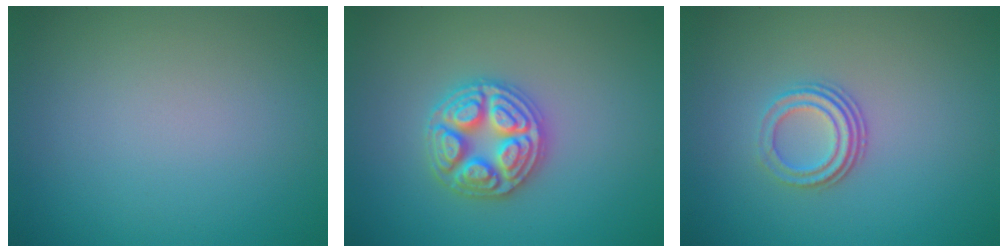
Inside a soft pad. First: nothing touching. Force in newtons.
{"total": 4.6, "press": 4.5, "slide": 0.6}
{"total": 3.0, "press": 2.1, "slide": 2.2}